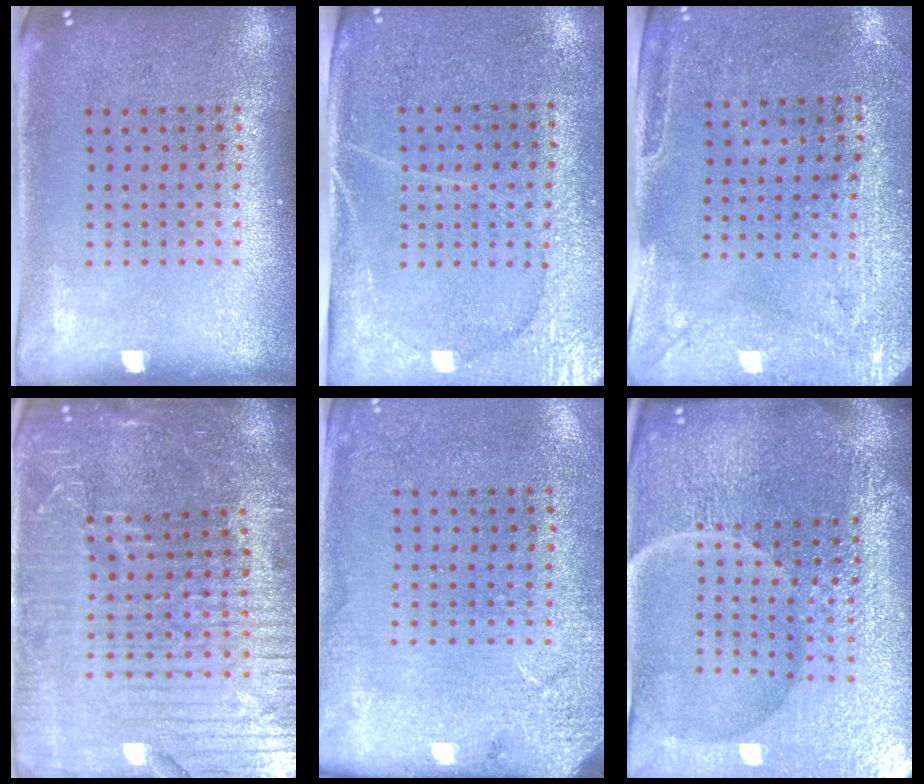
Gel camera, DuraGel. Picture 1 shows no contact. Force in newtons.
{"total": 3.0, "press": 2.7, "slide": 1.3}
{"total": 3.0, "press": 2.3, "slide": 1.8}
{"total": 6.3, "press": 5.6, "slide": 2.9}
{"total": 2.6, "press": 2.3, "slide": 1.2}
{"total": 7.0, "press": 6.2, "slide": 3.3}